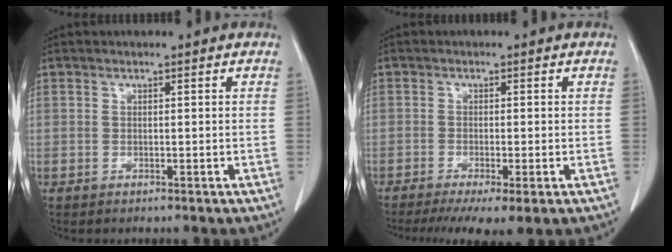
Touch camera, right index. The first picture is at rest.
{"total": 7.7, "force": [-5.2, 1.1, 5.6], "torque": [-0.080, -0.020, -0.082]}